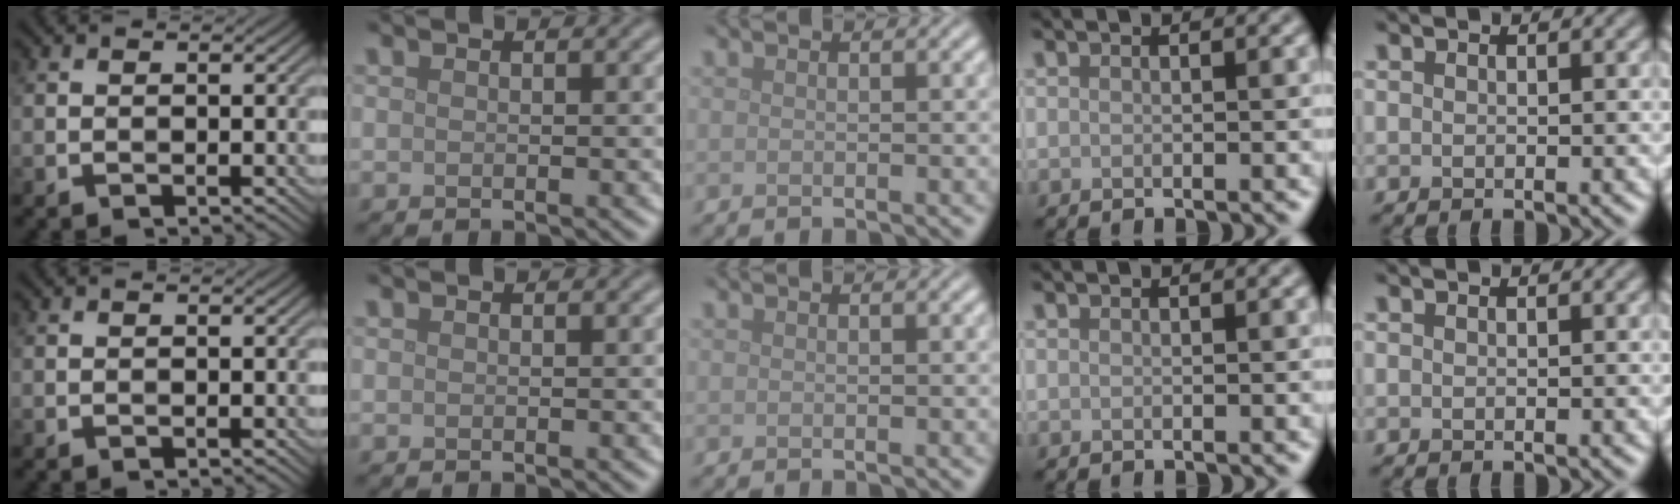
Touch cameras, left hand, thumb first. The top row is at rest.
{}